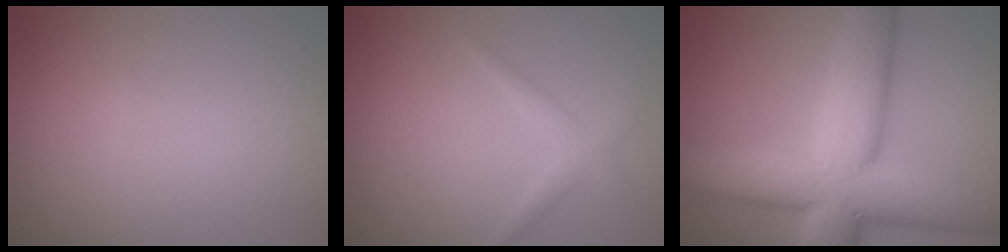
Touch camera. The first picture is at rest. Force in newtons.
{"total": 1.6, "press": 1.6, "slide": 0.1}
{"total": 13.7, "press": 13.7, "slide": 0.9}